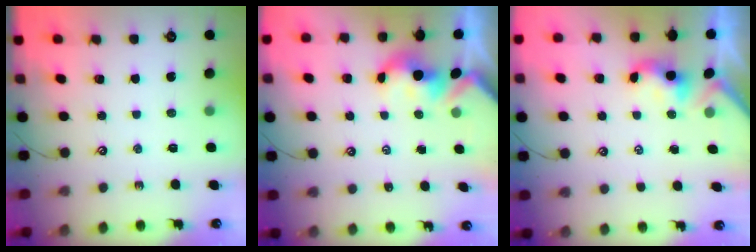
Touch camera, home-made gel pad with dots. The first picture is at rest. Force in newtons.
{"total": 2.3, "press": 2.3, "slide": 0.2}
{"total": 0.6, "press": 0.5, "slide": 0.4}